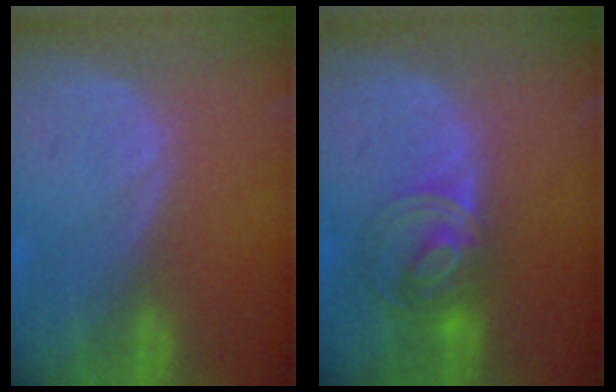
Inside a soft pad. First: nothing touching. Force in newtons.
{"total": 7.6, "press": 6.2, "slide": 4.3}